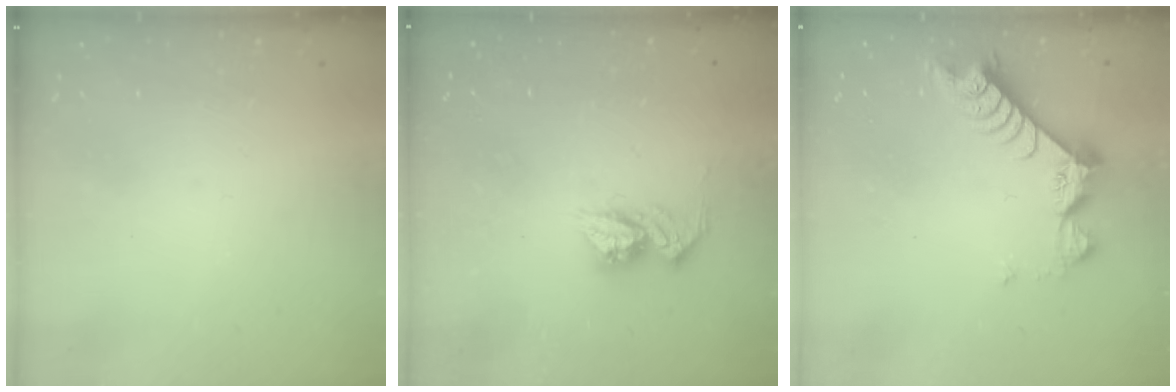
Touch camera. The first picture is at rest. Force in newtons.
{"total": 9.6, "press": 9.6, "slide": 0.8}
{"total": 8.6, "press": 8.5, "slide": 0.7}